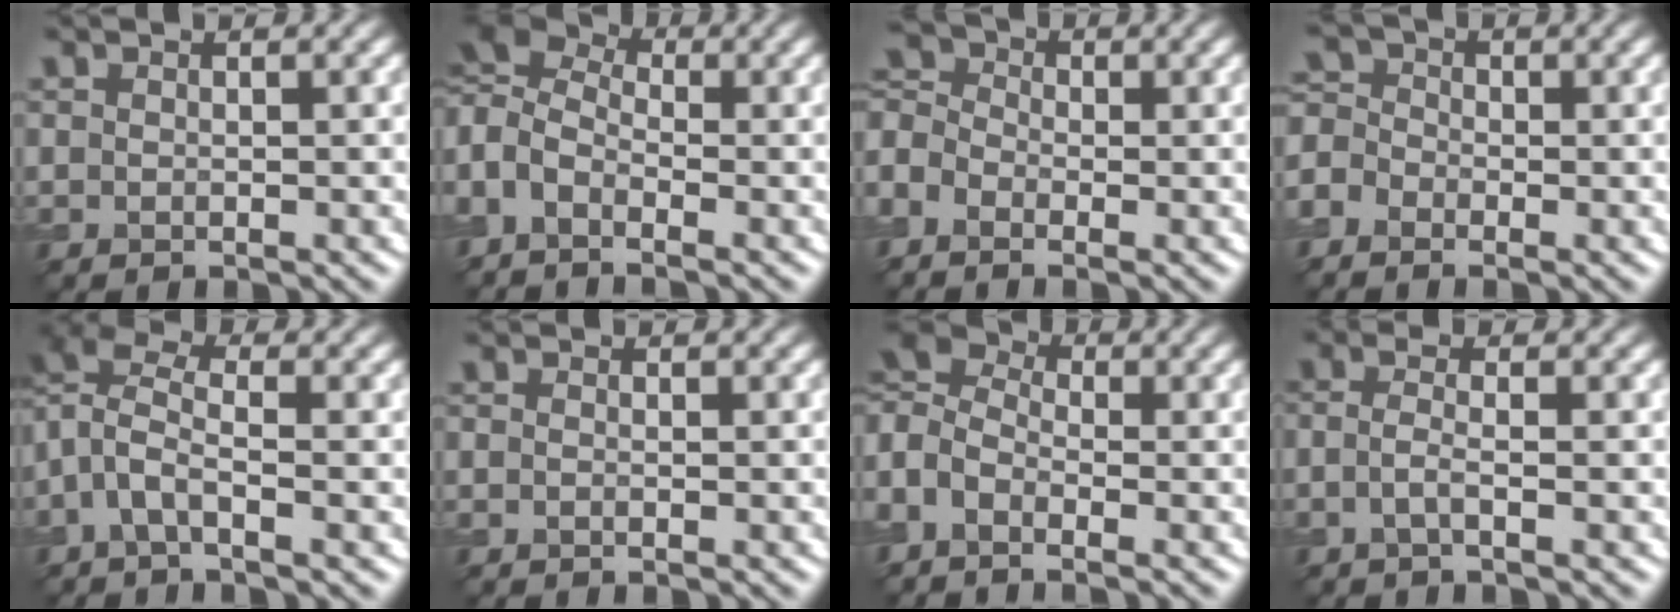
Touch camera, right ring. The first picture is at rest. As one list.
[{"total": 5.8, "force": [-0.6, 3.6, 4.4], "torque": [-0.100, 0.008, -0.026]}, {"total": 5.2, "force": [-2.2, 3.4, 3.3], "torque": [-0.095, 0.002, -0.042]}, {"total": 3.7, "force": [-2.0, 2.5, 1.8], "torque": [-0.041, 0.007, -0.046]}, {"total": 5.0, "force": [-0.8, 2.2, 4.4], "torque": [-0.100, 0.014, -0.032]}, {"total": 0.6, "force": [-0.3, 0.3, 0.5], "torque": [-0.012, -0.006, -0.008]}, {"total": 5.3, "force": [-1.5, 3.4, 3.7], "torque": [-0.084, 0.007, -0.046]}, {"total": 1.9, "force": [-0.7, 0.5, 1.7], "torque": [-0.035, -0.001, -0.023]}]